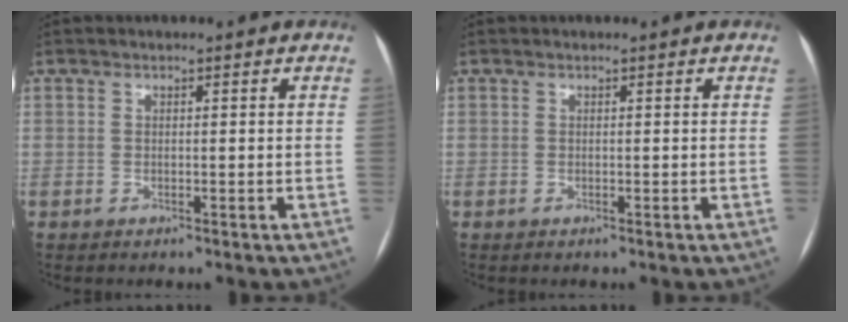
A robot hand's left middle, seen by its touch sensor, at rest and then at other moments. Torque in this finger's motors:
{"motor_torque": [-0.03, -0.05, 0.01, -0.01]}